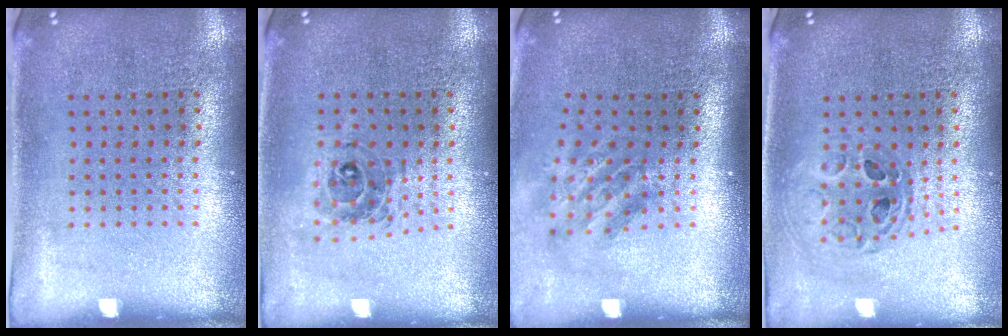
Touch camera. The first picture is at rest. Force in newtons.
{"total": 0.8, "press": 0.8, "slide": 0.1}
{"total": 1.8, "press": 1.2, "slide": 1.4}
{"total": 0.7, "press": 0.7, "slide": 0.1}